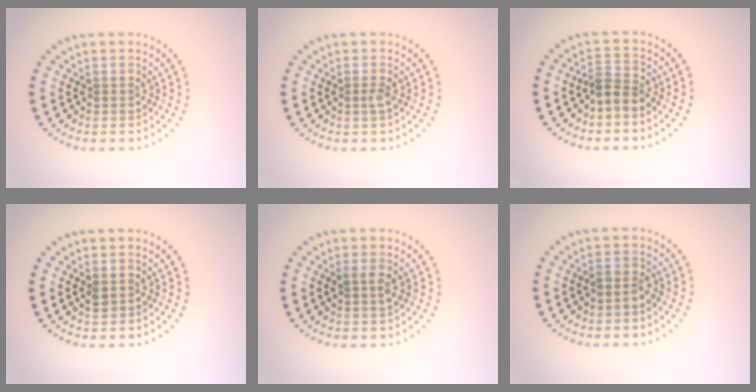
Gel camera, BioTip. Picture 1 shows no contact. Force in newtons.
{"total": 0.8, "press": 0.6, "slide": 0.5}
{"total": 2.2, "press": 1.8, "slide": 1.4}
{"total": 1.2, "press": 1.2, "slide": 0.1}
{"total": 1.3, "press": 1.3, "slide": 0.4}
{"total": 1.4, "press": 1.2, "slide": 0.7}